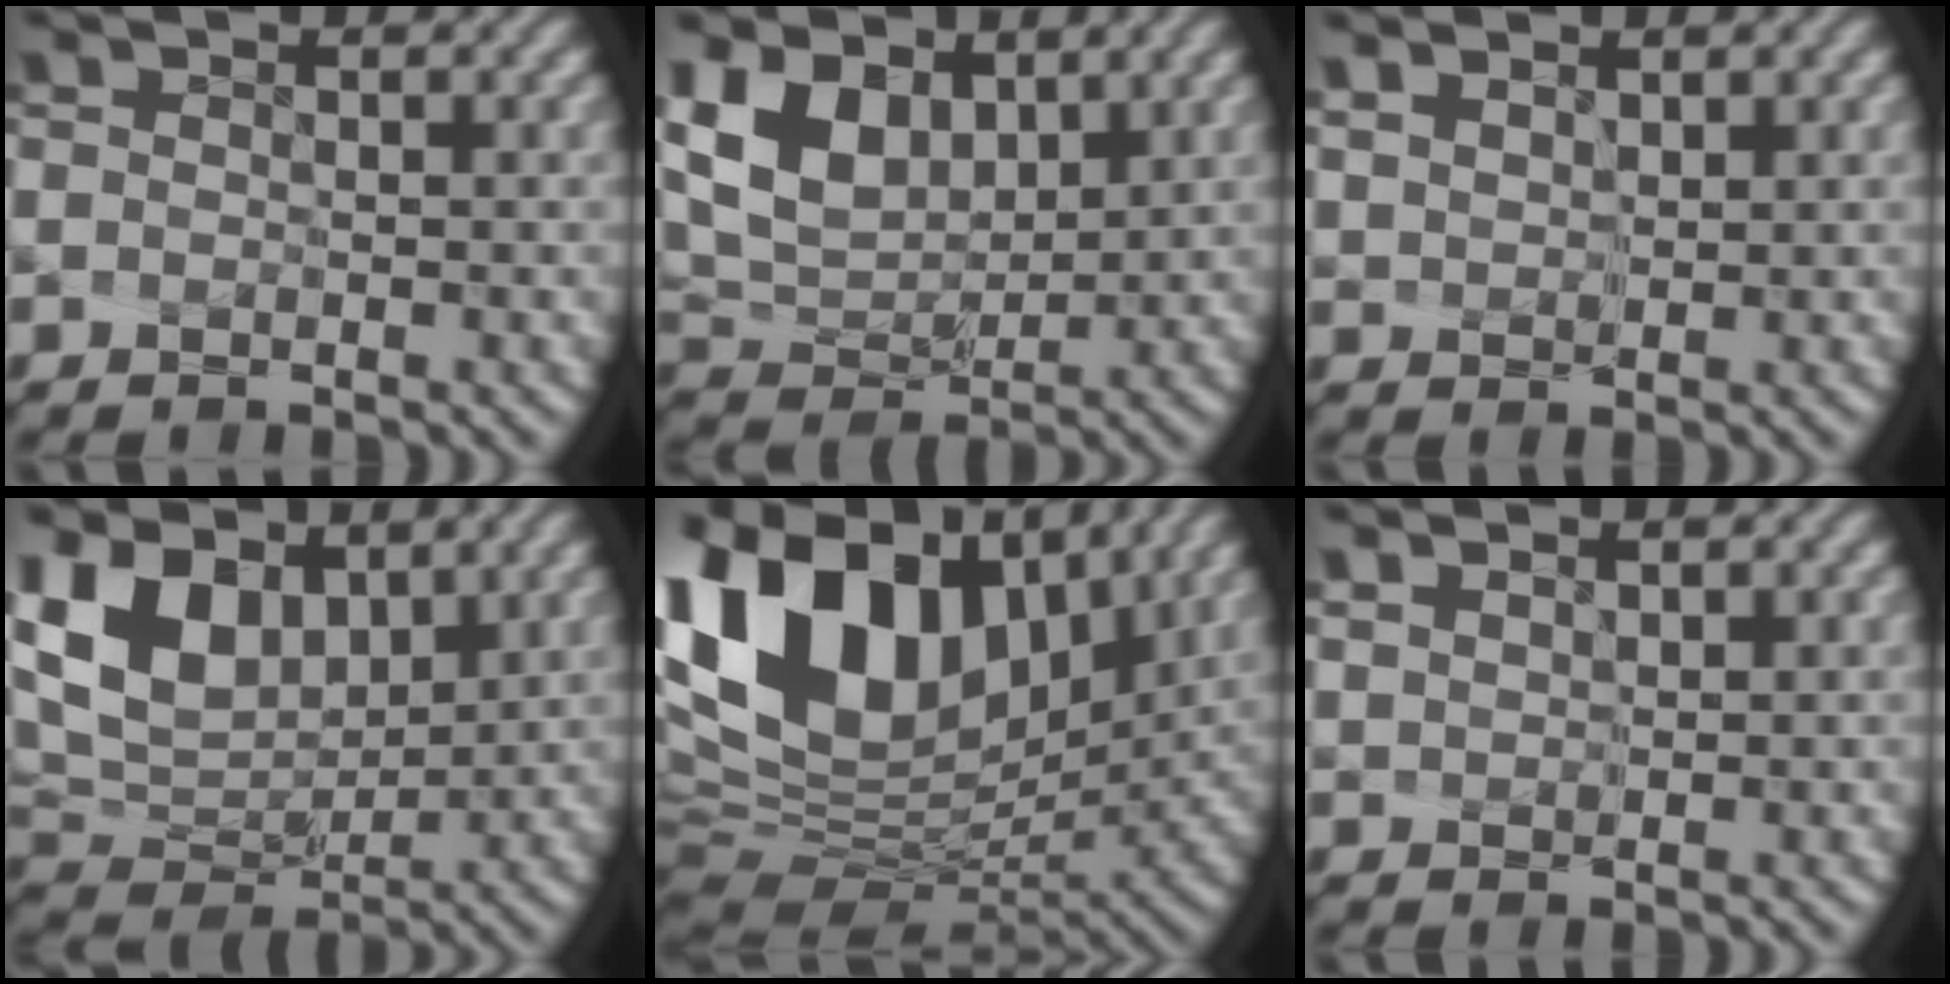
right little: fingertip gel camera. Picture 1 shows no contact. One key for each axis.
{"total": 5.8, "fx": 3.6, "fy": 3.4, "fz": 3.1, "tx": -0.077, "ty": -0.004, "tz": 0.067}
{"total": 3.0, "fx": 2.4, "fy": 1.3, "fz": 1.1, "tx": -0.032, "ty": 0.016, "tz": 0.034}
{"total": 7.6, "fx": 3.9, "fy": 4.8, "fz": 4.4, "tx": -0.112, "ty": -0.001, "tz": 0.071}
{"total": 16.6, "fx": 7.2, "fy": 10.1, "fz": 11.0, "tx": -0.228, "ty": 0.024, "tz": 0.126}
{"total": 1.9, "fx": 1.7, "fy": 0.6, "fz": 0.5, "tx": -0.013, "ty": 0.013, "tz": 0.023}